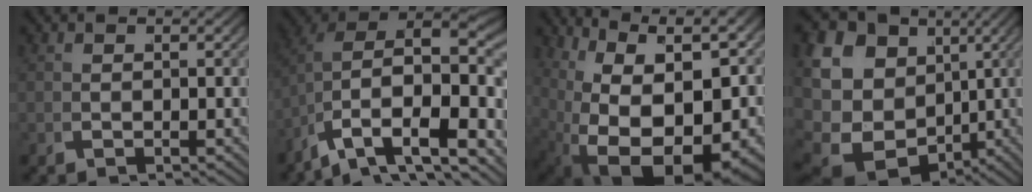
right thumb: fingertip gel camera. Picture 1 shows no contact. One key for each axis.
{"total": 13.4, "fx": -1.6, "fy": 9.0, "fz": 9.8, "tx": -0.155, "ty": -0.054, "tz": -0.012}
{"total": 22.0, "fx": -0.7, "fy": 14.6, "fz": 16.4, "tx": -0.306, "ty": -0.076, "tz": 0.028}
{"total": 15.1, "fx": -1.0, "fy": 12.0, "fz": 9.1, "tx": -0.194, "ty": -0.047, "tz": 0.000}